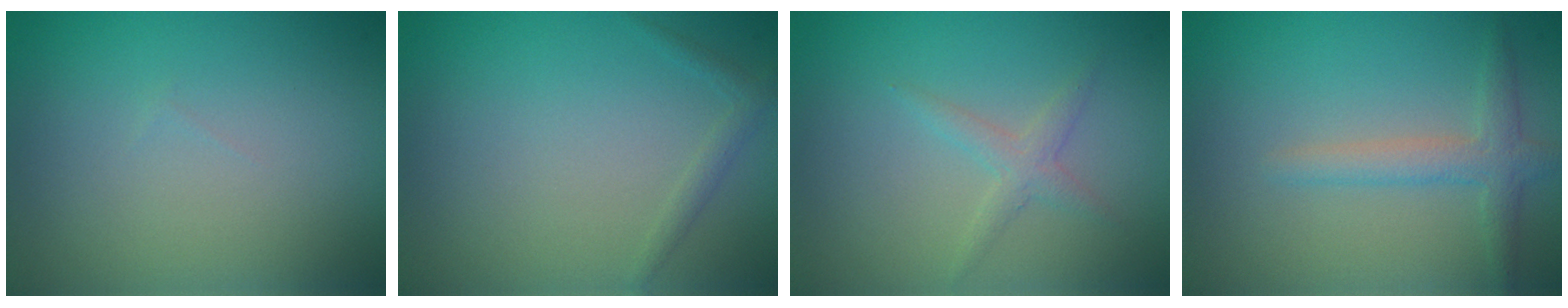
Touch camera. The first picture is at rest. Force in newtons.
{"total": 1.0, "press": 1.0, "slide": 0.0}
{"total": 1.5, "press": 1.5, "slide": 0.1}
{"total": 2.4, "press": 2.4, "slide": 0.1}